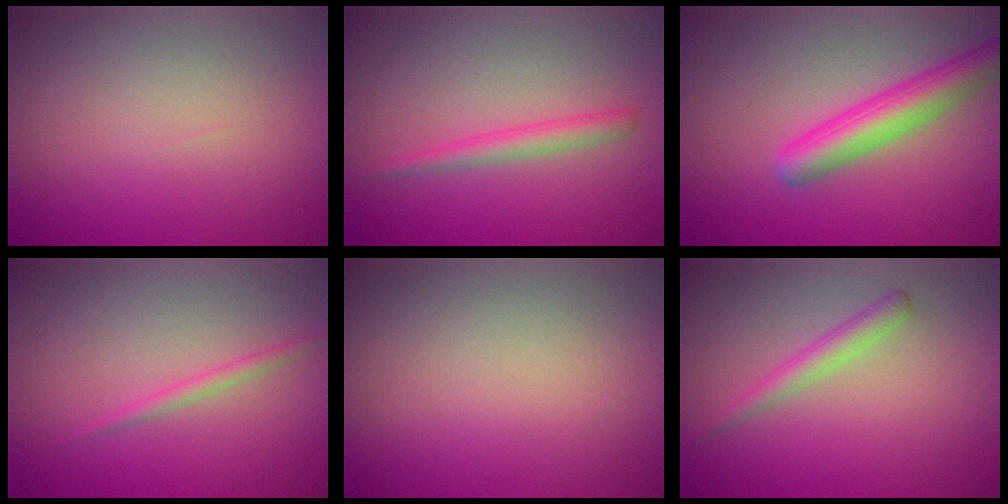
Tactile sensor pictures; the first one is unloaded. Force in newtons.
{"total": 2.0, "press": 2.0, "slide": 0.0}
{"total": 4.9, "press": 4.9, "slide": 0.2}
{"total": 1.1, "press": 1.1, "slide": 0.0}
{"total": 0.0}
{"total": 1.9, "press": 1.9, "slide": 0.0}